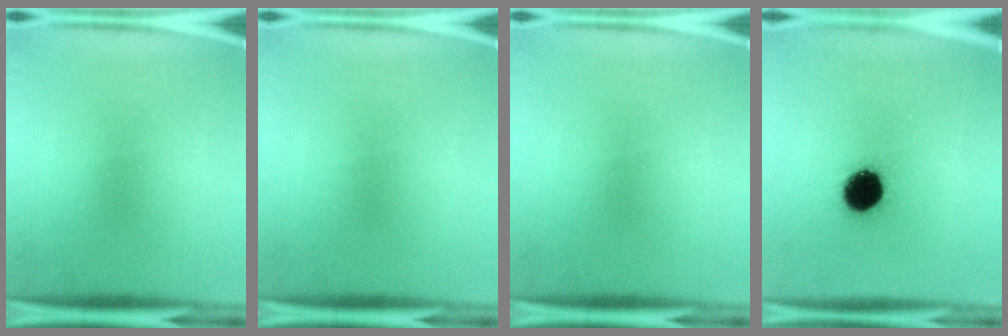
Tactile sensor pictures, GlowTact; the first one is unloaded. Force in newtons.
{"total": 0.0}
{"total": 0.0}
{"total": 11.1}